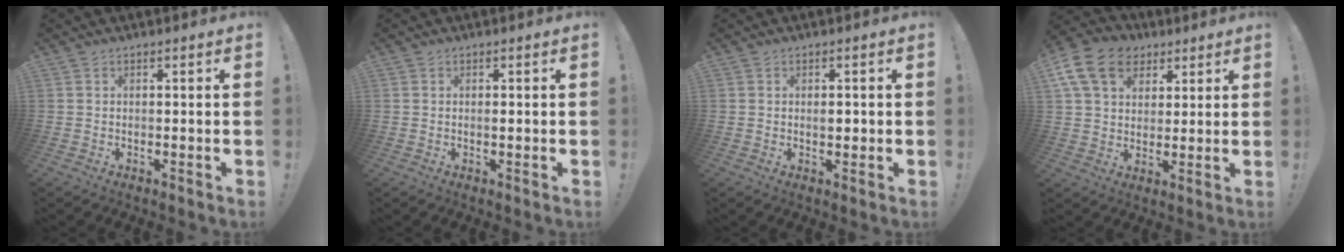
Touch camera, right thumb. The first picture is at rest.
{"total": 0.5, "force": [-0.2, 0.0, 0.5], "torque": [0.001, -0.004, -0.007]}
{"total": 1.1, "force": [-0.1, 0.6, 0.9], "torque": [-0.006, -0.002, -0.006]}
{"total": 15.4, "force": [6.6, 11.4, 8.1], "torque": [-0.130, -0.024, 0.128]}